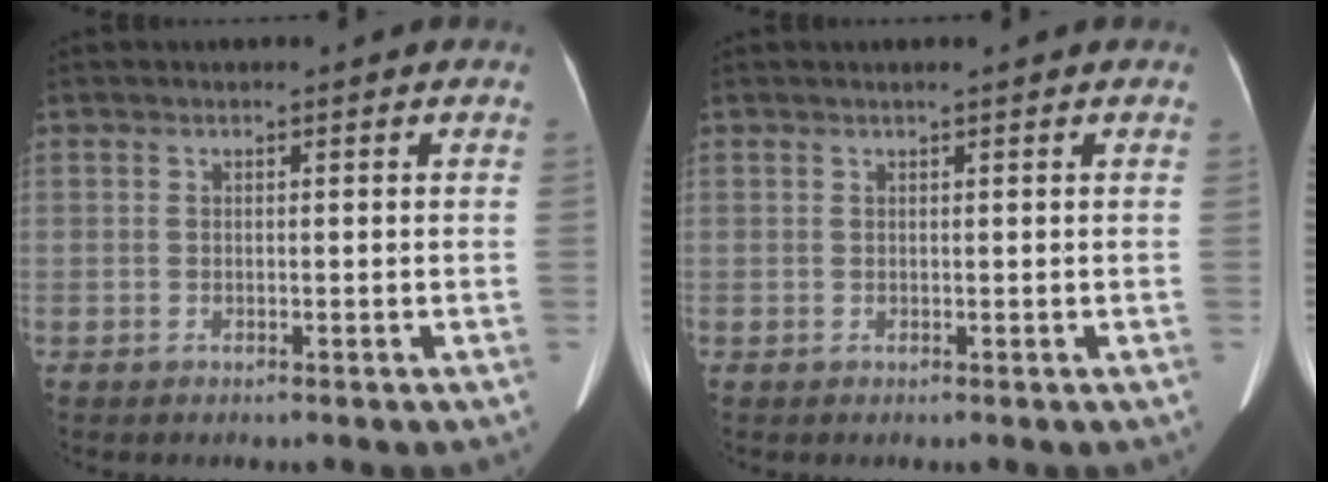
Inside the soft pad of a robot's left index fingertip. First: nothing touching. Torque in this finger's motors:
{"motor_torque": [-0.09, 0.00, 0.03, 0.02]}